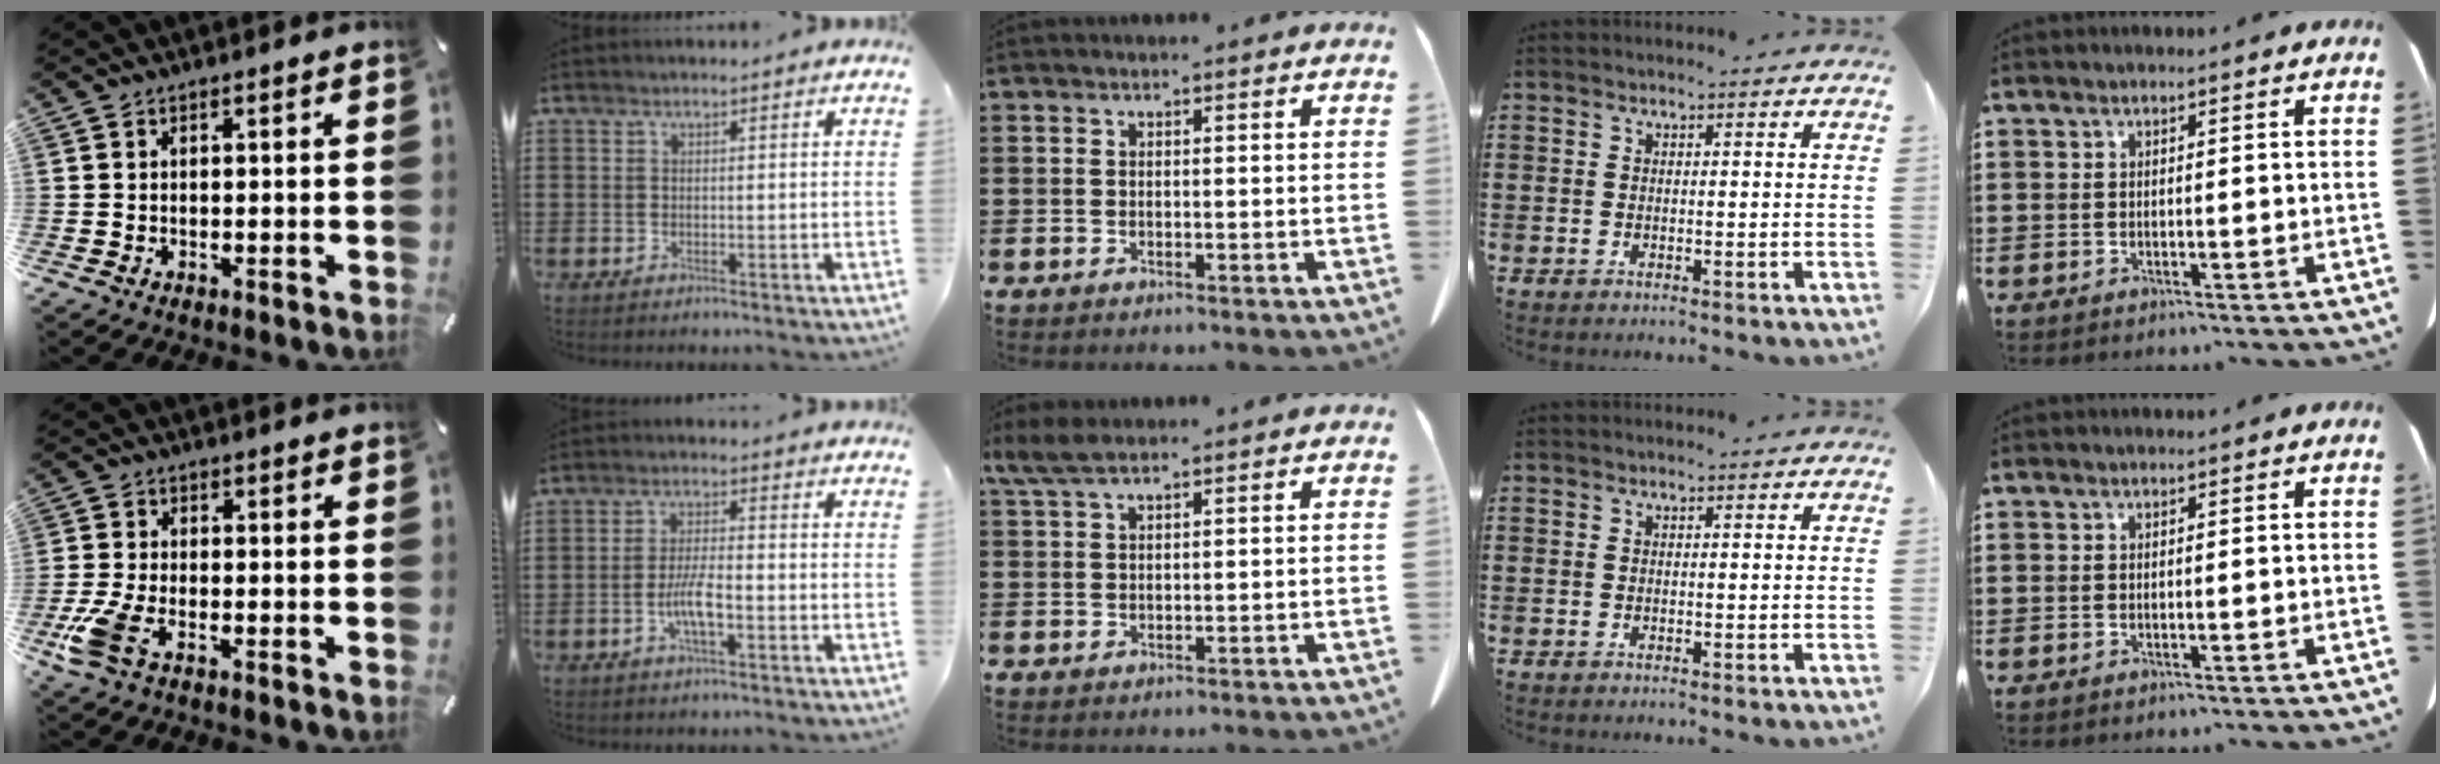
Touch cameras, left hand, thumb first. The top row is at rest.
{"thumb": {"total": 7.3, "force": [-3.5, 3.5, 5.5], "torque": [-0.136, -0.005, -0.066]}, "index": {"total": 5.2, "force": [-1.7, 1.2, 4.8], "torque": [-0.100, 0.000, -0.037]}, "middle": {"total": 3.7, "force": [2.4, 0.9, 2.6], "torque": [-0.063, -0.001, 0.044]}}